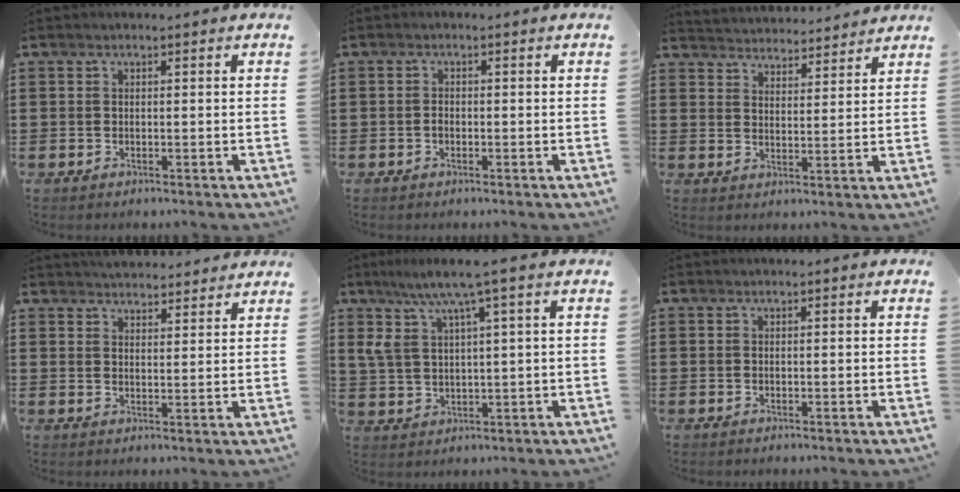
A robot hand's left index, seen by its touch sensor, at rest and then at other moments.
{"total": 0.8, "force": [-0.4, 0.6, 0.5], "torque": [-0.012, -0.001, -0.008]}
{"total": 3.7, "force": [3.7, 0.0, -0.6], "torque": [-0.005, -0.023, 0.064]}
{"total": 3.3, "force": [3.3, 0.3, 0.0], "torque": [-0.011, -0.010, 0.061]}
{"total": 7.6, "force": [3.6, 1.6, 6.4], "torque": [-0.149, -0.006, 0.057]}
{"total": 0.0}